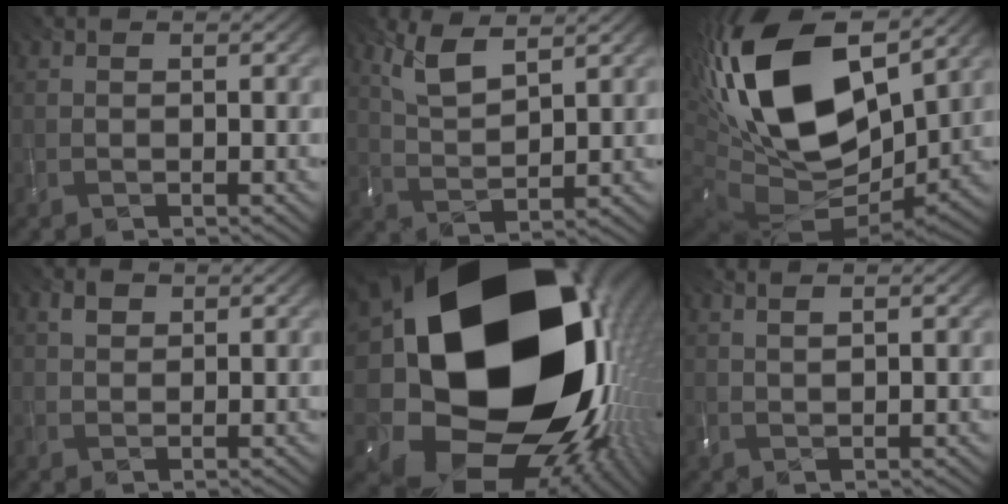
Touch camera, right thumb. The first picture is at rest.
{"total": 5.2, "force": [3.0, 1.2, 4.0], "torque": [-0.097, -0.001, 0.070]}
{"total": 20.7, "force": [6.0, 11.9, 15.8], "torque": [-0.354, 0.006, 0.118]}
{"total": 0.6, "force": [0.4, 0.3, 0.3], "torque": [-0.006, 0.001, 0.013]}
{"total": 23.3, "force": [1.6, 17.5, 15.3], "torque": [-0.283, -0.107, 0.049]}
{"total": 1.4, "force": [0.7, -0.2, 1.2], "torque": [-0.012, -0.001, 0.017]}